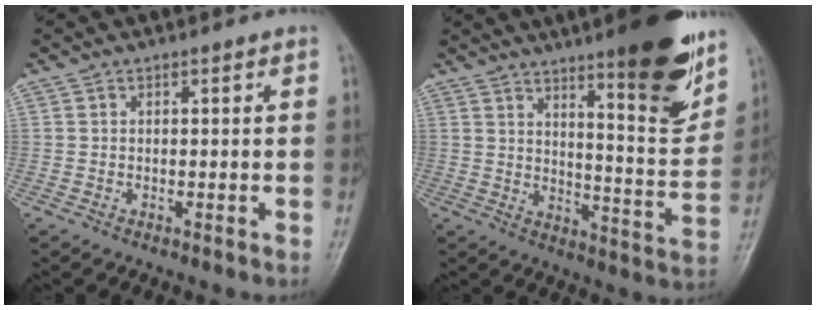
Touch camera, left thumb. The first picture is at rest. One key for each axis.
{"total": 16.9, "fx": 10.9, "fy": 3.1, "fz": 12.6, "tx": -0.145, "ty": -0.072, "tz": 0.162}